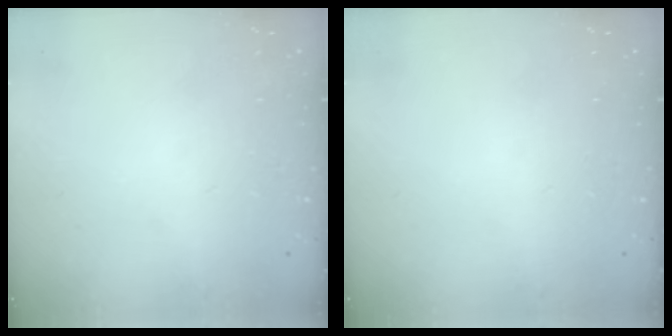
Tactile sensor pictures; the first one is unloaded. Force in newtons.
{"total": 0.0}